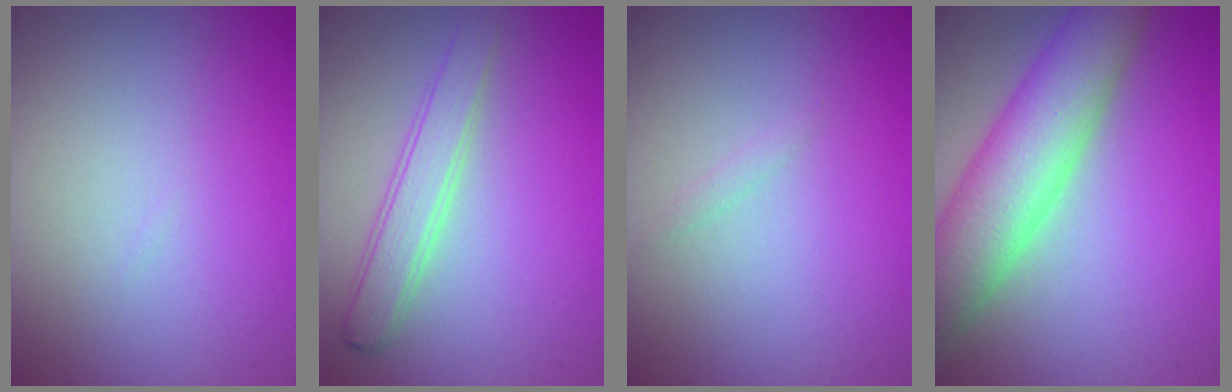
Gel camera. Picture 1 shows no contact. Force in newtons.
{"total": 2.9, "press": 2.9, "slide": 0.1}
{"total": 0.5, "press": 0.5, "slide": 0.0}
{"total": 8.7, "press": 8.6, "slide": 0.5}